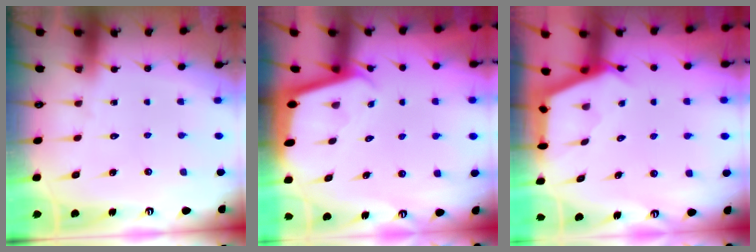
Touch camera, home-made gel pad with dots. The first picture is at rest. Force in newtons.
{"total": 1.8, "press": 1.8, "slide": 0.0}
{"total": 3.0, "press": 3.0, "slide": 0.4}